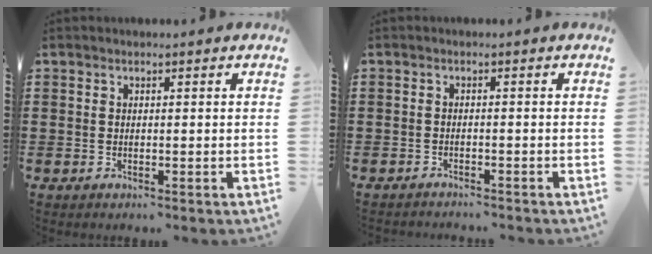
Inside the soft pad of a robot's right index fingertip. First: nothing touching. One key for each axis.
{"total": 1.2, "fx": -1.2, "fy": 0.1, "fz": 0.0, "tx": -0.004, "ty": 0.002, "tz": -0.025}